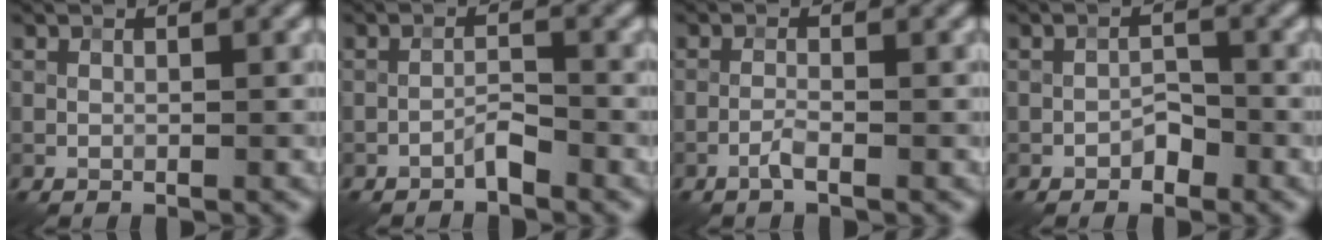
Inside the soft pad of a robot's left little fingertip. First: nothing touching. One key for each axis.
{"total": 1.4, "fx": -1.2, "fy": 0.2, "fz": 0.8, "tx": -0.014, "ty": 0.007, "tz": -0.023}
{"total": 1.2, "fx": -0.8, "fy": 0.1, "fz": 1.0, "tx": -0.019, "ty": 0.005, "tz": -0.018}
{"total": 1.6, "fx": -1.0, "fy": 1.0, "fz": 0.8, "tx": -0.011, "ty": 0.006, "tz": -0.019}